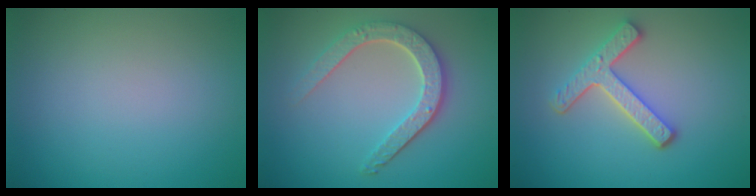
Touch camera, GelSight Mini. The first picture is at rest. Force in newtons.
{"total": 4.2, "press": 3.5, "slide": 2.3}
{"total": 3.6, "press": 3.0, "slide": 2.0}